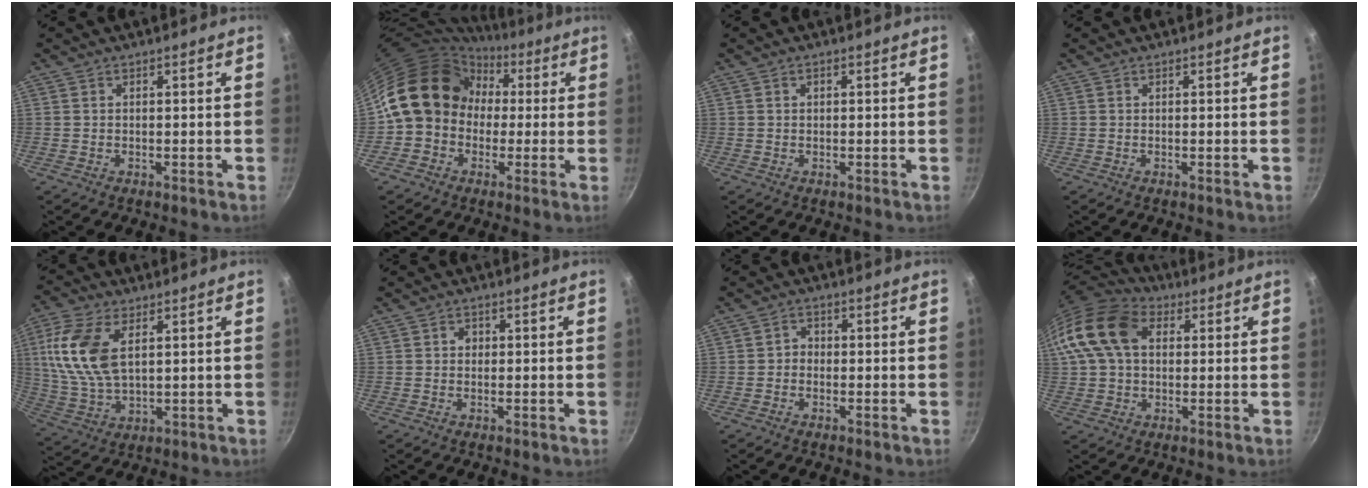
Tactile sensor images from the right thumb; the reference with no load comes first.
{"total": 14.6, "force": [1.2, 12.6, 7.4], "torque": [-0.086, 0.041, 0.003]}
{"total": 0.7, "force": [0.2, 0.5, 0.4], "torque": [-0.006, 0.005, 0.004]}
{"total": 0.0}
{"total": 13.8, "force": [3.9, 7.5, 11.0], "torque": [-0.223, -0.004, 0.081]}
{"total": 1.4, "force": [0.1, 1.3, 0.6], "torque": [-0.005, 0.000, -0.001]}
{"total": 1.9, "force": [-0.7, 1.6, 0.7], "torque": [0.000, 0.010, -0.015]}
{"total": 14.9, "force": [3.4, 10.4, 10.2], "torque": [-0.182, 0.024, 0.045]}